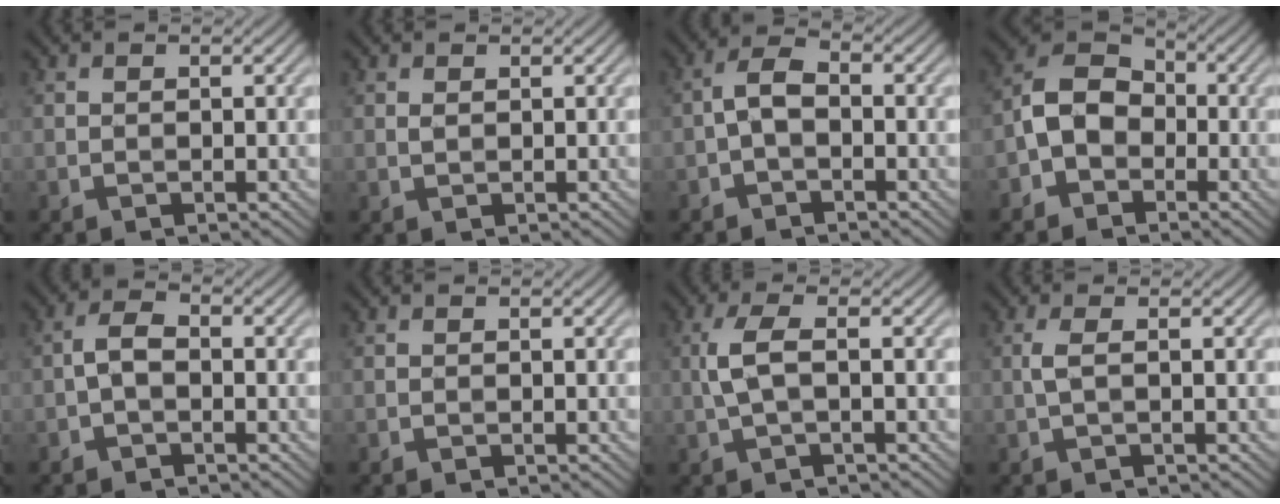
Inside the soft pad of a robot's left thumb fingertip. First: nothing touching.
{"total": 0.9, "force": [0.4, 0.7, 0.4], "torque": [-0.012, 0.000, 0.009]}
{"total": 3.3, "force": [-1.0, 1.7, 2.6], "torque": [-0.052, 0.012, -0.028]}
{"total": 6.6, "force": [-2.3, 5.0, 3.7], "torque": [-0.073, 0.010, -0.063]}
{"total": 2.6, "force": [-0.8, 1.4, 2.1], "torque": [-0.042, 0.009, -0.022]}
{"total": 0.0}
{"total": 3.6, "force": [0.0, 1.0, 3.5], "torque": [-0.080, 0.008, -0.002]}
{"total": 1.7, "force": [0.1, 0.3, 1.7], "torque": [-0.040, 0.007, -0.001]}